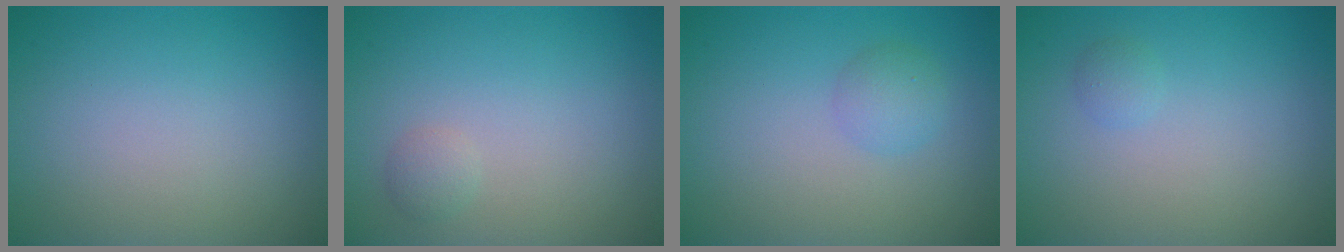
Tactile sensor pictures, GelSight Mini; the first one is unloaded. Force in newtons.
{"total": 1.0, "press": 1.0, "slide": 0.1}
{"total": 1.7, "press": 1.7, "slide": 0.0}
{"total": 0.7, "press": 0.7, "slide": 0.1}